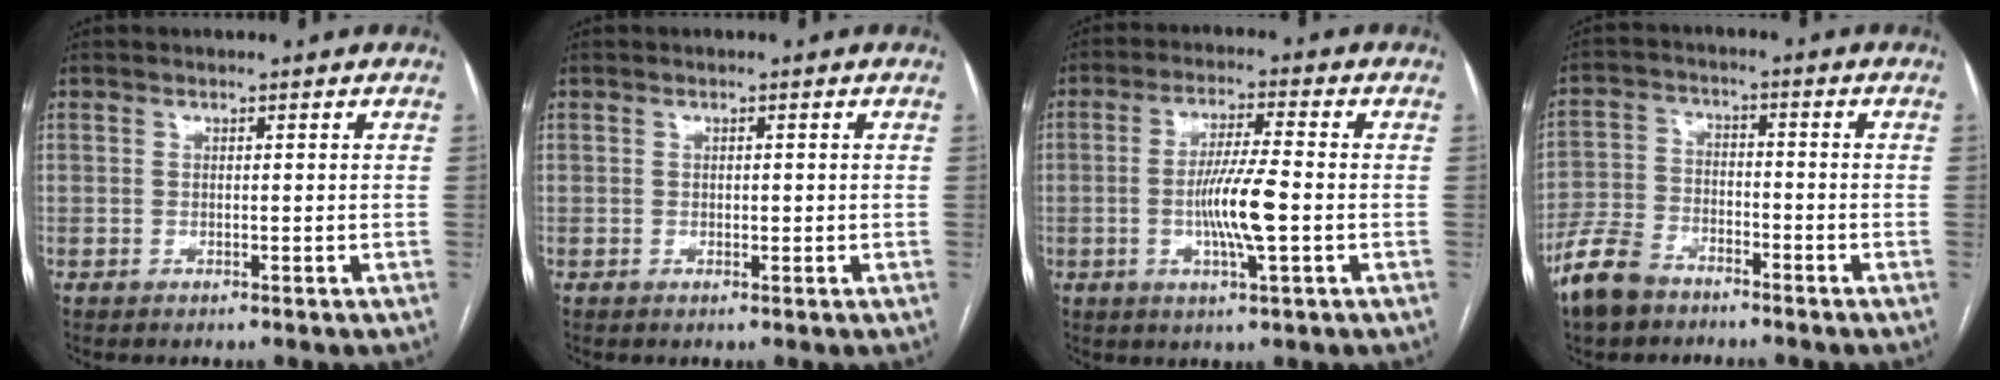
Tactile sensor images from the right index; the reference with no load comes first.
{"total": 0.6, "force": [0.0, 0.4, 0.5], "torque": [-0.005, 0.000, 0.000]}
{"total": 8.1, "force": [-1.5, 0.3, 8.0], "torque": [-0.152, -0.005, -0.030]}
{"total": 7.9, "force": [-5.9, 4.1, 3.3], "torque": [-0.086, -0.004, -0.114]}